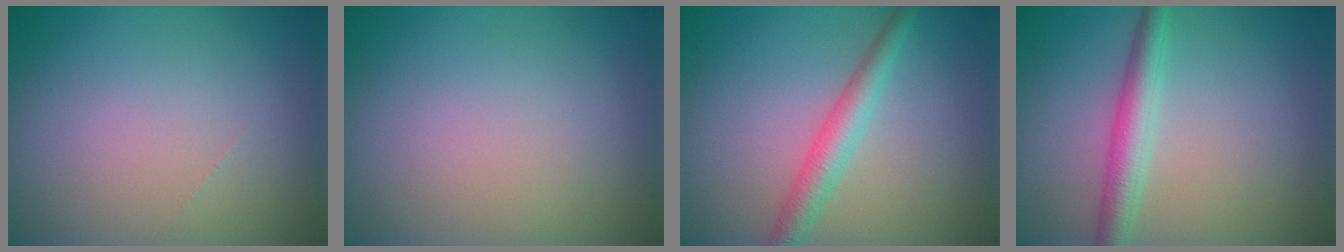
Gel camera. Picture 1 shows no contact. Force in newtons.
{"total": 0.0}
{"total": 3.1, "press": 3.1, "slide": 0.1}
{"total": 3.5, "press": 3.5, "slide": 0.0}